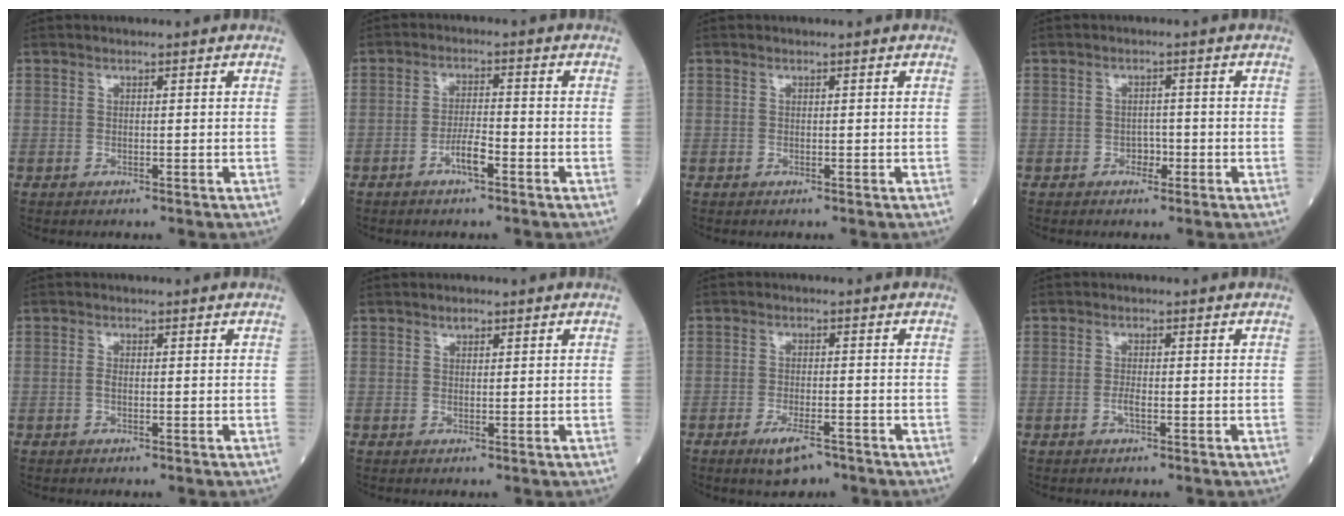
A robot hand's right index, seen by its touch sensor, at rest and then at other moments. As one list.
[{"total": 3.7, "force": [-2.0, 0.6, 3.0], "torque": [-0.057, 0.003, -0.039]}, {"total": 0.0}, {"total": 1.7, "force": [-0.8, 1.2, 0.9], "torque": [-0.007, 0.007, -0.013]}, {"total": 0.8, "force": [-0.2, 0.3, 0.7], "torque": [-0.015, 0.002, -0.003]}, {"total": 0.9, "force": [0.6, 0.4, 0.4], "torque": [-0.007, -0.001, 0.009]}, {"total": 4.5, "force": [-3.1, 1.4, 3.0], "torque": [-0.057, -0.003, -0.048]}, {"total": 1.3, "force": [-0.6, 0.2, 1.2], "torque": [-0.024, 0.000, -0.012]}]